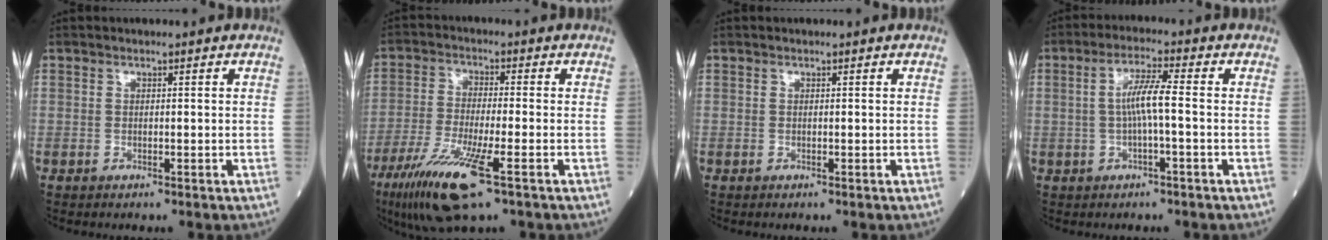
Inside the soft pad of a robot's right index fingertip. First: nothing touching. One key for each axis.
{"total": 11.5, "fx": -6.2, "fy": 1.1, "fz": 9.7, "tx": -0.198, "ty": -0.031, "tz": -0.107}
{"total": 0.0}
{"total": 5.2, "fx": -0.2, "fy": 0.0, "fz": 5.2, "tx": -0.102, "ty": 0.010, "tz": -0.002}